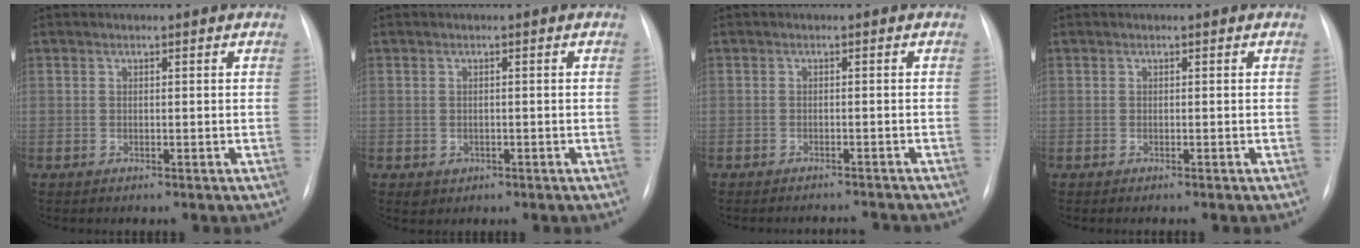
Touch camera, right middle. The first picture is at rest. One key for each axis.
{"total": 1.6, "fx": -0.6, "fy": 1.4, "fz": 0.4, "tx": -0.005, "ty": 0.002, "tz": -0.001}
{"total": 4.4, "fx": -4.4, "fy": 0.1, "fz": 0.0, "tx": 0.006, "ty": 0.000, "tz": -0.056}
{"total": 1.0, "fx": -0.9, "fy": -0.1, "fz": 0.4, "tx": -0.001, "ty": 0.002, "tz": -0.010}